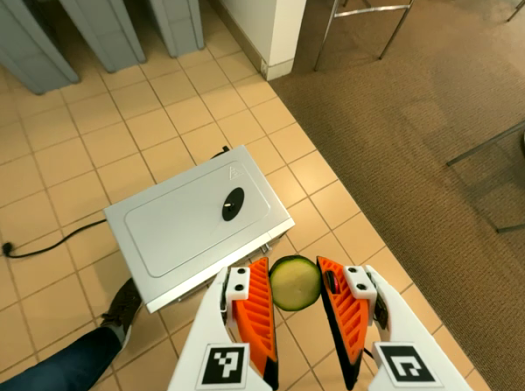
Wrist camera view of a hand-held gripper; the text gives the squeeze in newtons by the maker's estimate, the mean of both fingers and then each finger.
{"total": 8.6, "left": 8.8, "right": 8.5}